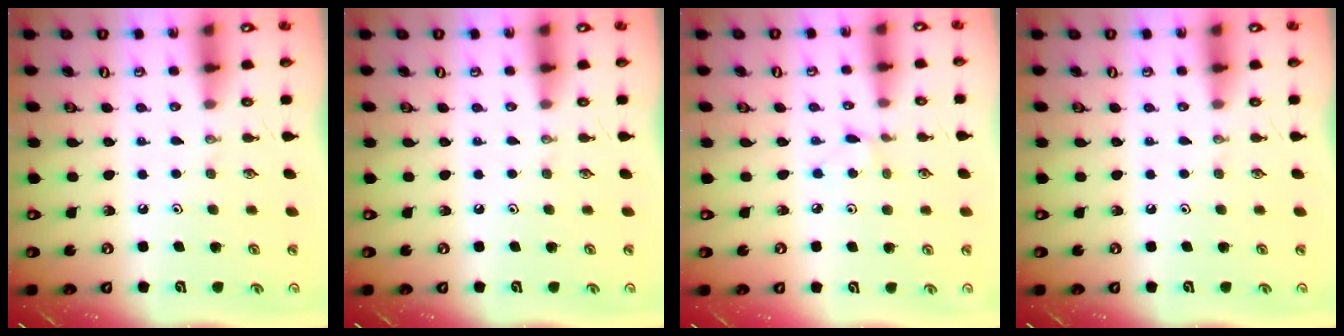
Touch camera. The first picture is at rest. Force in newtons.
{"total": 0.0}
{"total": 3.1, "press": 3.1, "slide": 0.4}
{"total": 0.0}